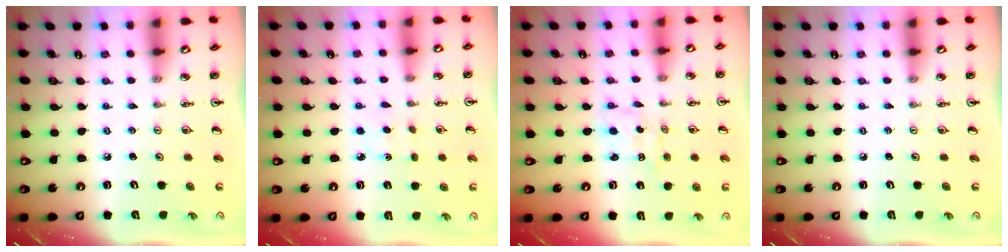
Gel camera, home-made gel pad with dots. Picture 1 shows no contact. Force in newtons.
{"total": 2.7, "press": 2.6, "slide": 0.3}
{"total": 1.7, "press": 1.4, "slide": 0.9}
{"total": 0.0}